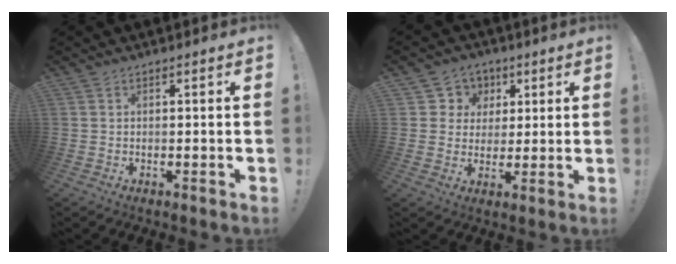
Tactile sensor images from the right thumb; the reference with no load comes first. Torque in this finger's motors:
{"motor_torque": [-0.04, 0.01, -0.24, 0.24, 0.12]}